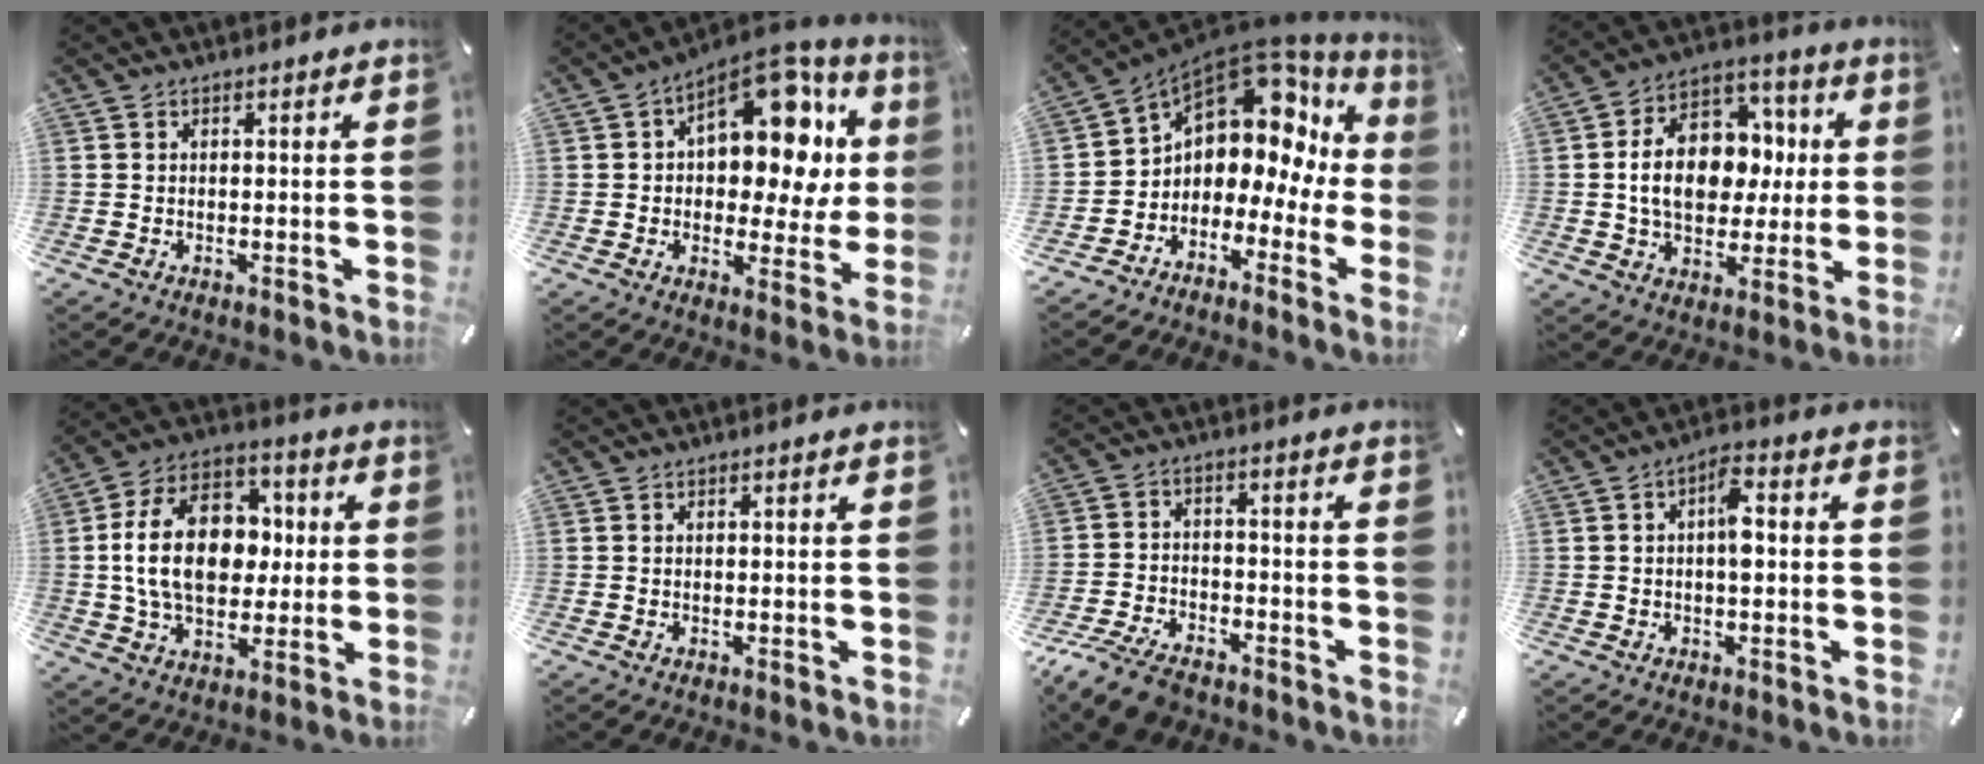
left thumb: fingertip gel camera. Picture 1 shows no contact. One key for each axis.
{"total": 18.2, "fx": 6.9, "fy": 10.6, "fz": 13.1, "tx": -0.163, "ty": -0.052, "tz": 0.117}
{"total": 8.5, "fx": 3.7, "fy": 6.7, "fz": 3.6, "tx": -0.065, "ty": -0.046, "tz": 0.061}
{"total": 15.4, "fx": 0.1, "fy": 11.7, "fz": 10.0, "tx": -0.178, "ty": 0.009, "tz": 0.003}
{"total": 18.7, "fx": 0.8, "fy": 13.3, "fz": 13.1, "tx": -0.249, "ty": 0.013, "tz": 0.011}
{"total": 0.0}
{"total": 8.4, "fx": -6.8, "fy": 3.7, "fz": 3.4, "tx": -0.072, "ty": 0.031, "tz": -0.130}
{"total": 5.4, "fx": 0.0, "fy": 2.4, "fz": 4.8, "tx": -0.076, "ty": 0.011, "tz": -0.006}